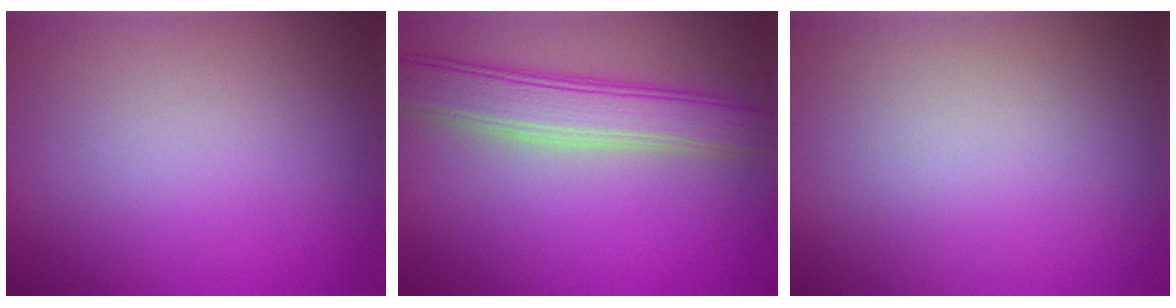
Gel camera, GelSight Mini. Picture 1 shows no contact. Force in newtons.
{"total": 5.2, "press": 5.2, "slide": 0.2}
{"total": 0.0}